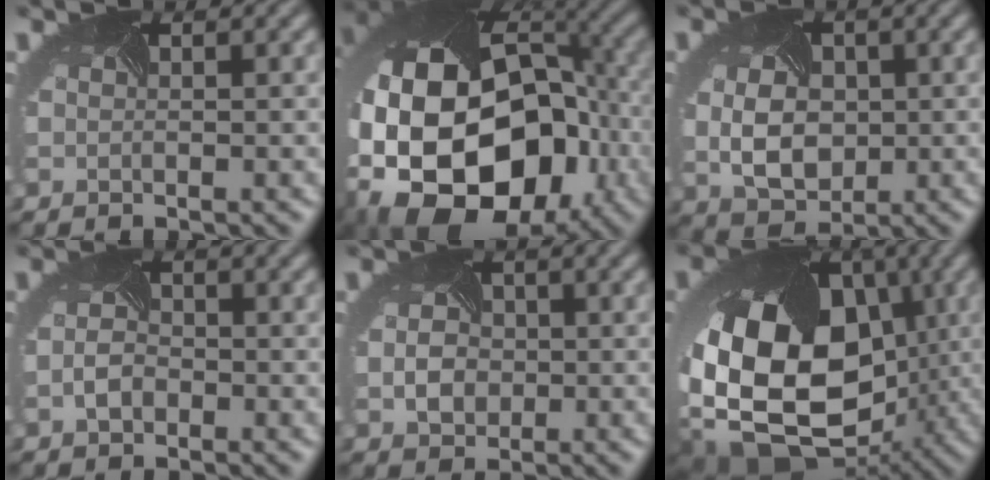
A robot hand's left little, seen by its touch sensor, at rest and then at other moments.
{"total": 22.6, "force": [-4.8, 17.2, 13.9], "torque": [-0.261, -0.046, -0.104]}
{"total": 5.3, "force": [-0.2, 4.0, 3.5], "torque": [-0.071, -0.008, 0.008]}
{"total": 1.7, "force": [-0.9, 1.1, 0.9], "torque": [-0.026, -0.004, -0.019]}
{"total": 3.0, "force": [-0.4, 2.5, 1.7], "torque": [-0.032, -0.004, -0.006]}
{"total": 19.8, "force": [-3.5, 14.1, 13.5], "torque": [-0.262, -0.046, -0.040]}